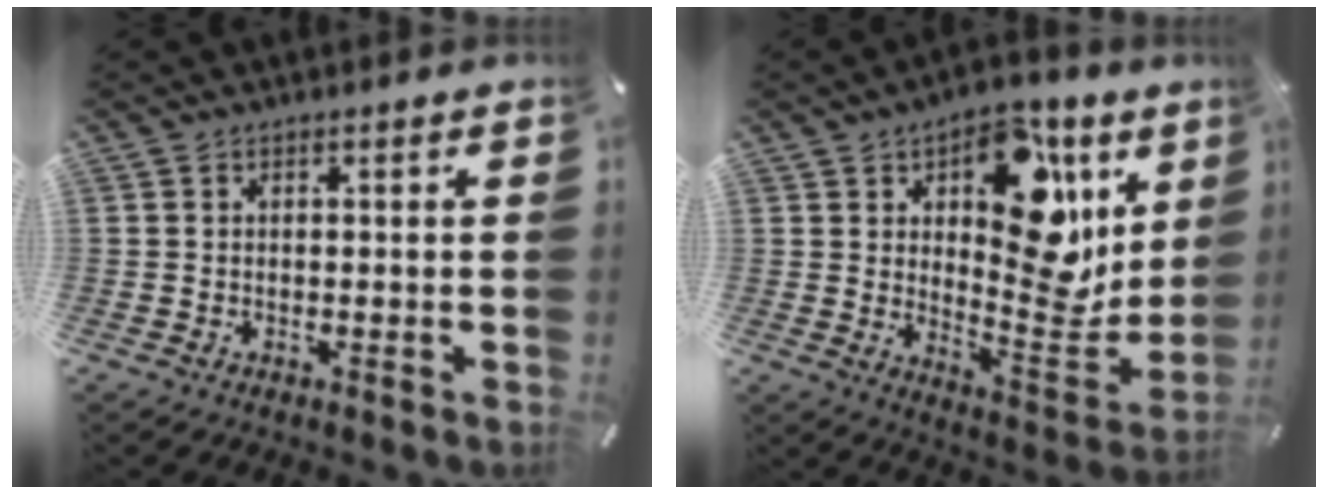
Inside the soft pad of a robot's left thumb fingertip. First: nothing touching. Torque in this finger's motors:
{"motor_torque": [2.50, 2.51, 1.68, -0.82, 0.30]}